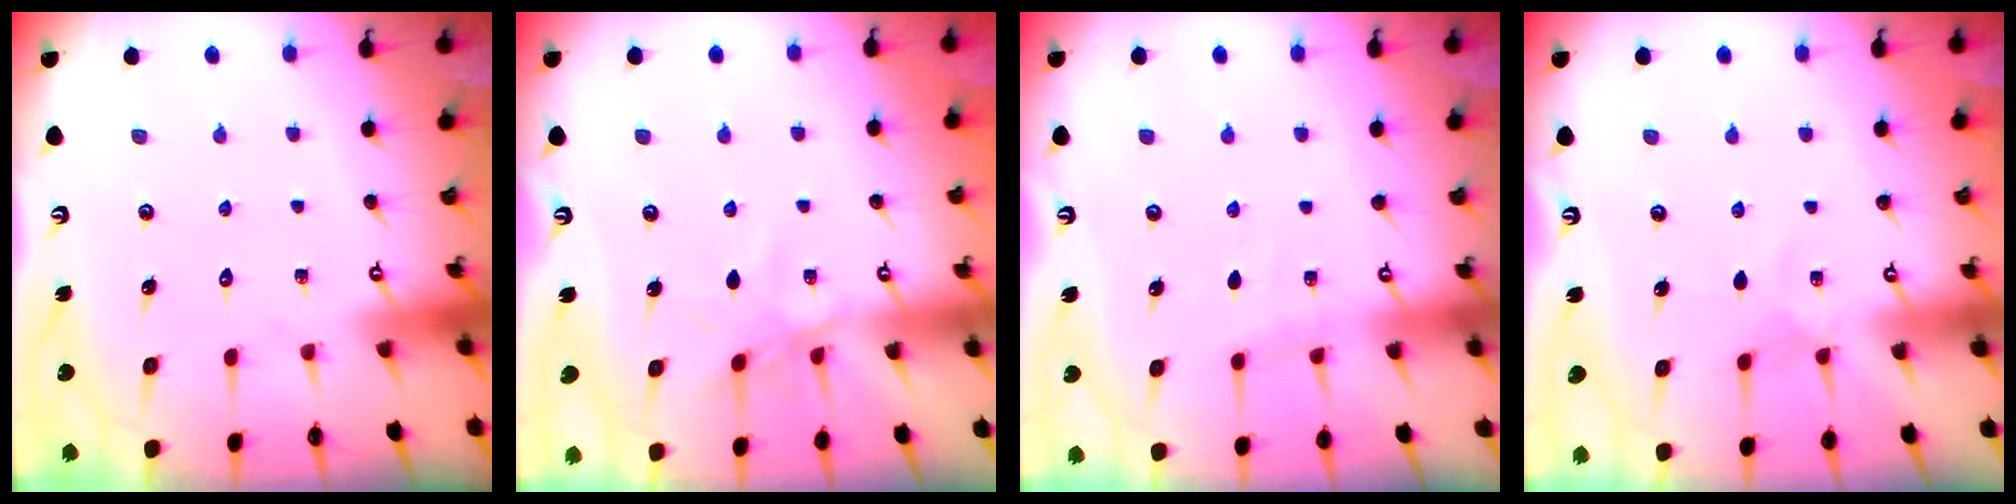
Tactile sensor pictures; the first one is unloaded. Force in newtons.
{"total": 6.8, "press": 6.7, "slide": 0.5}
{"total": 3.0, "press": 3.0, "slide": 0.4}
{"total": 2.7, "press": 2.7, "slide": 0.4}